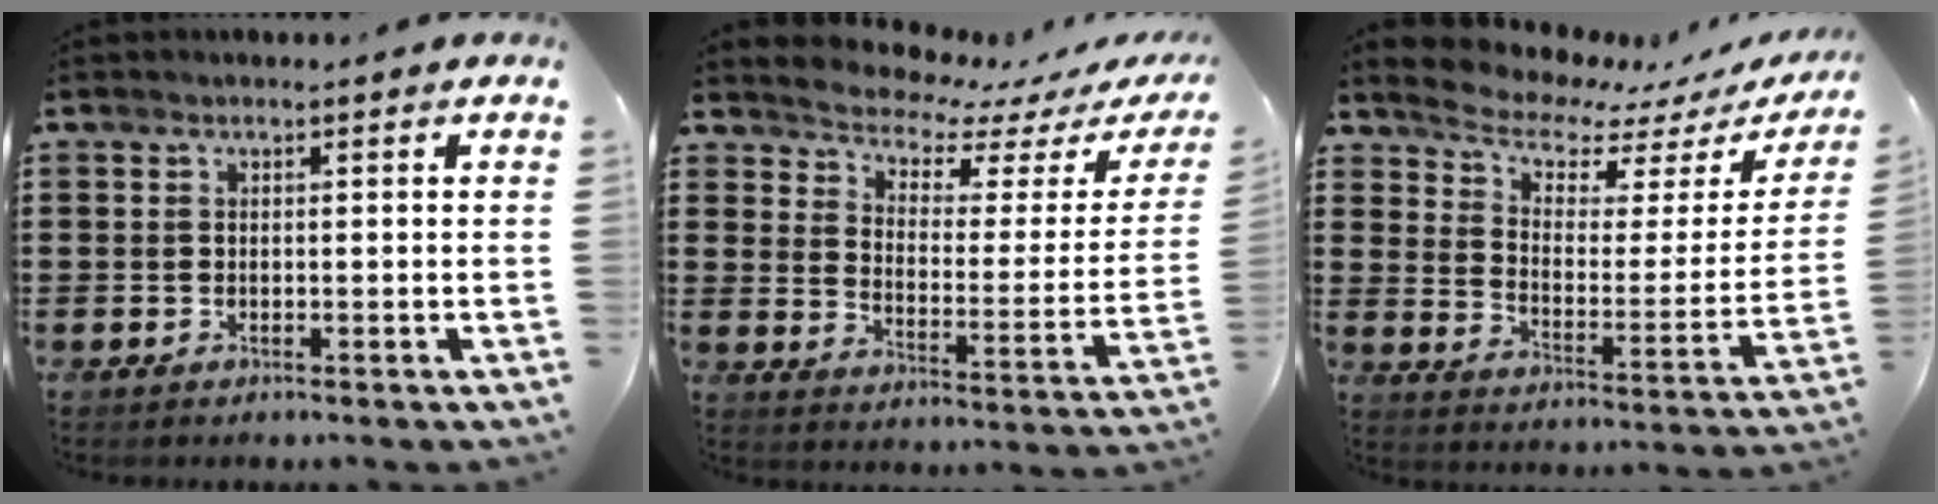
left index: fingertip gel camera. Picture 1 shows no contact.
{"total": 4.4, "force": [4.3, 0.7, 0.6], "torque": [-0.043, -0.042, 0.069]}
{"total": 5.9, "force": [5.6, 1.4, 1.0], "torque": [-0.056, -0.047, 0.094]}